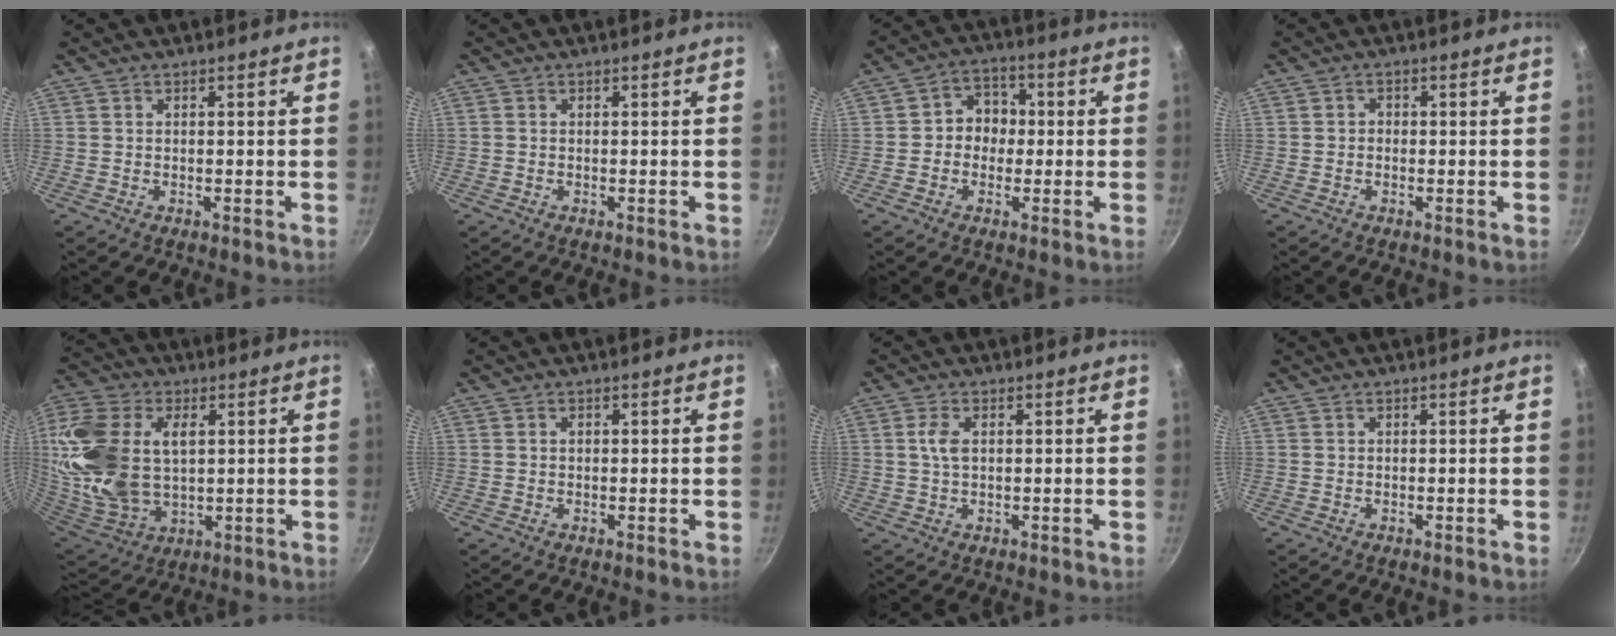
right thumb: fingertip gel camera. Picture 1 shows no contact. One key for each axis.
{"total": 0.0}
{"total": 6.7, "fx": -0.2, "fy": 5.8, "fz": 3.2, "tx": -0.007, "ty": 0.018, "tz": -0.015}
{"total": 1.2, "fx": -0.3, "fy": 1.1, "fz": 0.5, "tx": -0.007, "ty": 0.005, "tz": -0.007}
{"total": 23.9, "fx": 4.5, "fy": 15.4, "fz": 17.8, "tx": -0.376, "ty": -0.015, "tz": 0.089}
{"total": 0.7, "fx": 0.1, "fy": 0.5, "fz": 0.4, "tx": -0.004, "ty": 0.004, "tz": 0.002}
{"total": 3.4, "fx": 0.6, "fy": 1.9, "fz": 2.7, "tx": -0.052, "ty": 0.003, "tz": 0.011}
{"total": 0.0}